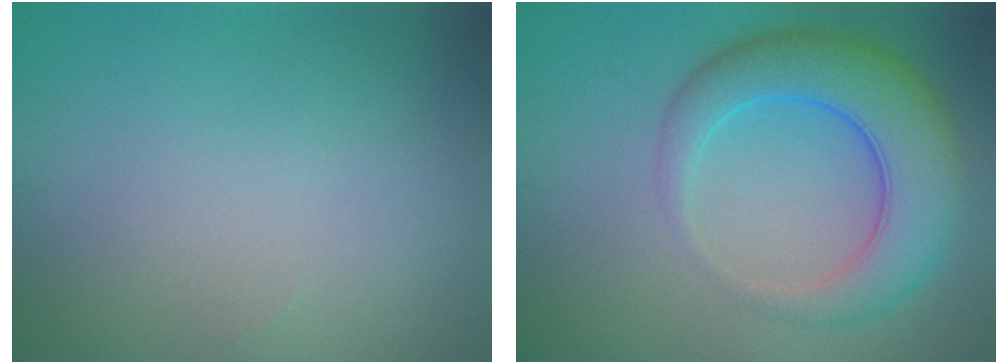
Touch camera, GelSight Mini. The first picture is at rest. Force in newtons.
{"total": 6.9, "press": 6.9, "slide": 0.3}